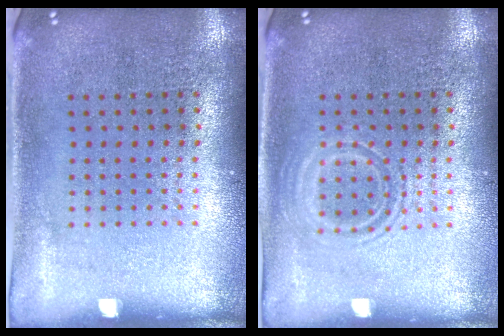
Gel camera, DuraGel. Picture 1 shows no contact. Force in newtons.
{"total": 1.0, "press": 1.0, "slide": 0.2}